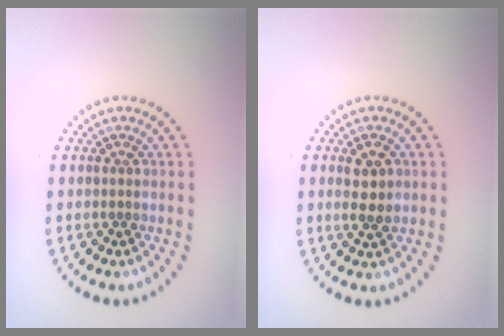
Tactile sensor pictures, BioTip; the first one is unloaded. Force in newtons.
{"total": 2.5, "press": 2.4, "slide": 0.6}